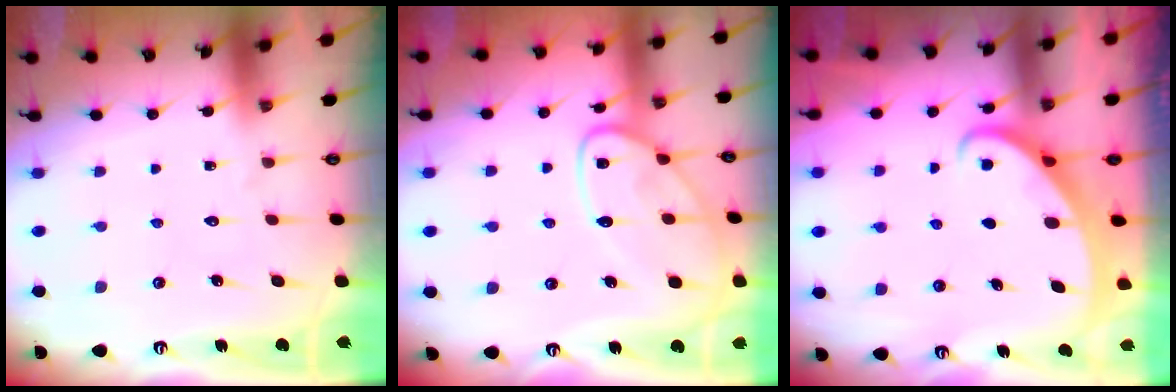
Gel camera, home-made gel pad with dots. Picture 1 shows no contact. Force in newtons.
{"total": 12.0, "press": 12.0, "slide": 0.7}
{"total": 2.2, "press": 2.2, "slide": 0.2}